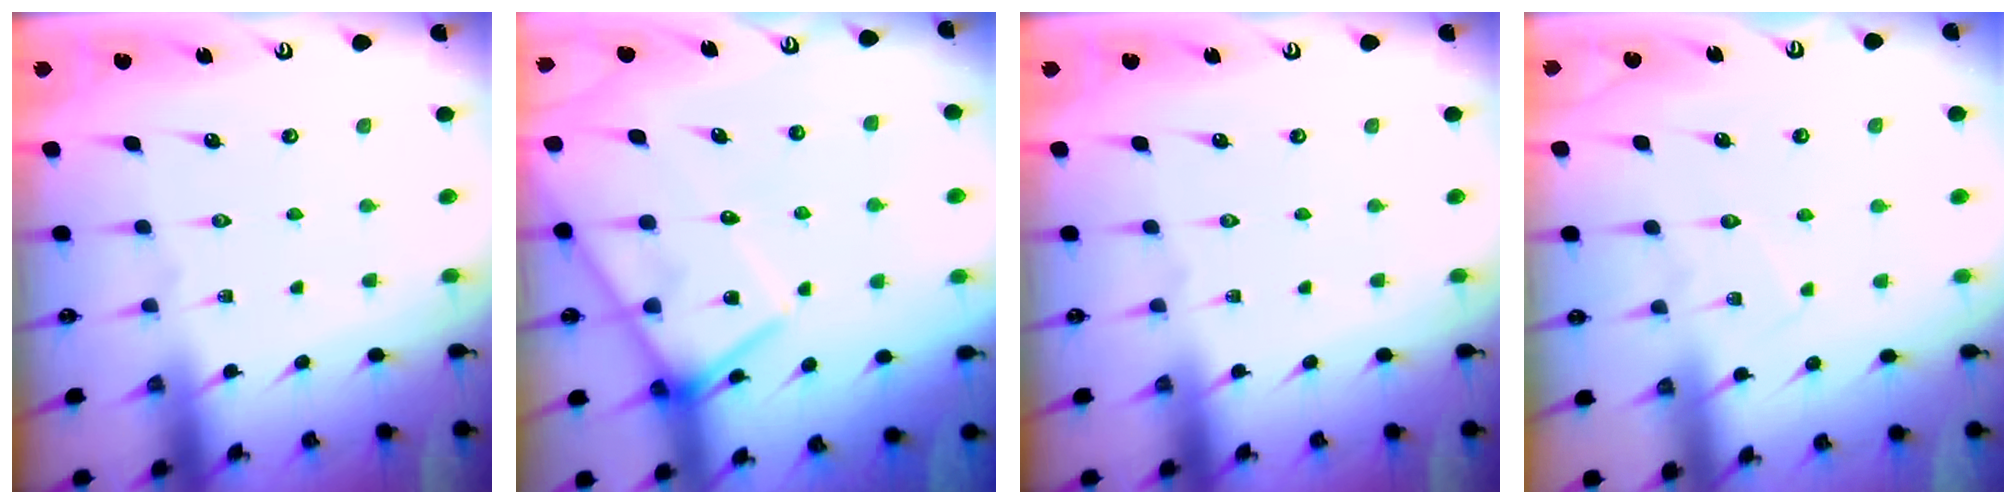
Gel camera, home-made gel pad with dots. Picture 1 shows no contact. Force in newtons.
{"total": 12.4, "press": 12.3, "slide": 1.2}
{"total": 0.0}
{"total": 4.6, "press": 4.5, "slide": 0.4}